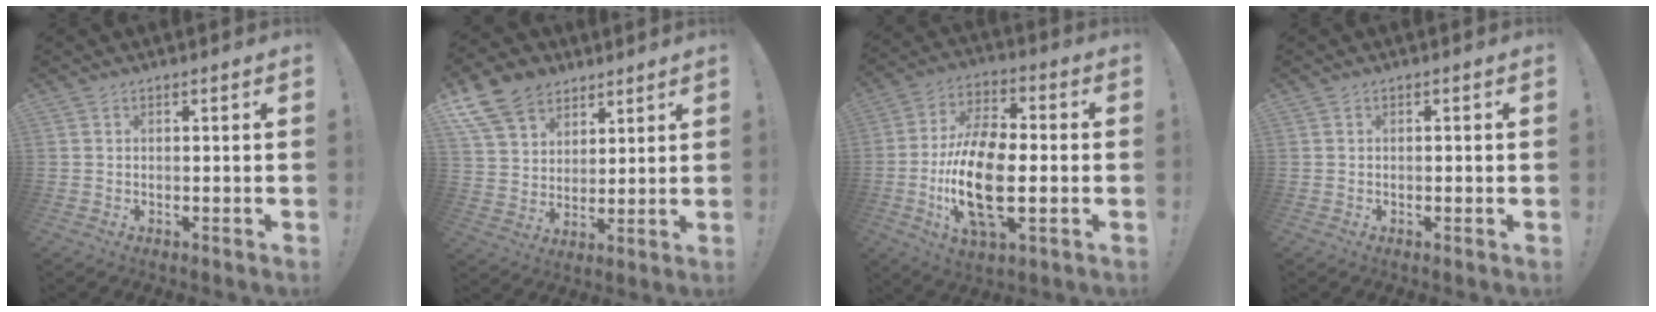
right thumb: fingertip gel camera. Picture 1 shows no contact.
{"total": 13.2, "force": [8.3, 9.2, 4.5], "torque": [-0.076, -0.055, 0.163]}
{"total": 19.6, "force": [-3.7, 9.5, 16.8], "torque": [-0.344, 0.003, -0.060]}
{"total": 0.6, "force": [-0.3, 0.2, 0.5], "torque": [-0.011, 0.002, -0.006]}